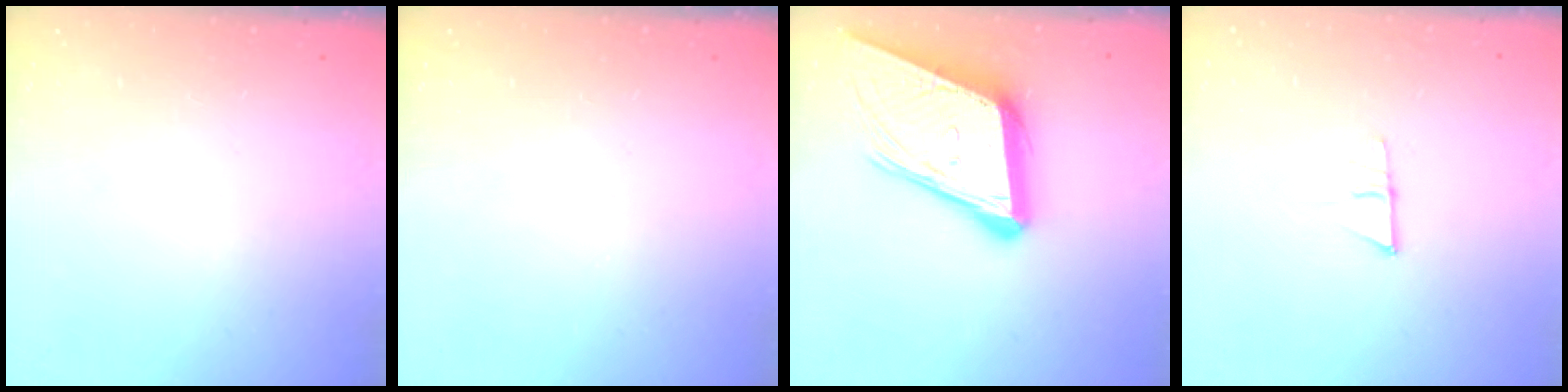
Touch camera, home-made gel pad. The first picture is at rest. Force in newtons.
{"total": 0.0}
{"total": 15.8, "press": 15.2, "slide": 4.2}
{"total": 7.0, "press": 7.0, "slide": 0.5}